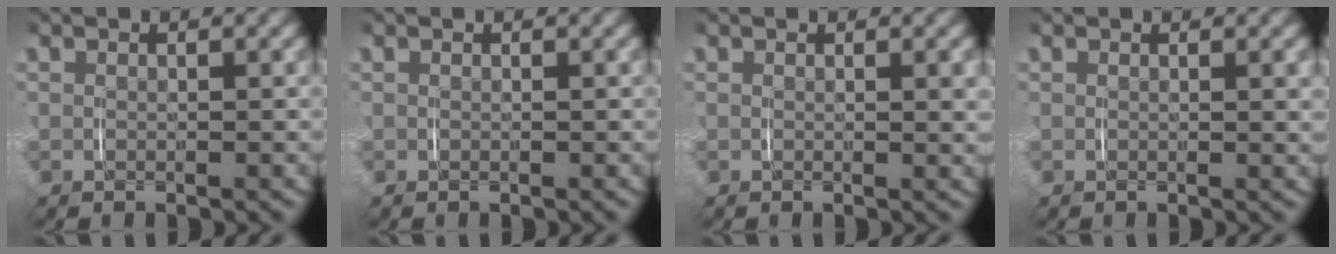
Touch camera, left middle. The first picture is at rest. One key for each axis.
{"total": 0.0}
{"total": 0.9, "fx": 0.4, "fy": -0.3, "fz": 0.7, "tx": -0.005, "ty": -0.001, "tz": 0.005}
{"total": 0.6, "fx": 0.3, "fy": -0.3, "fz": 0.4, "tx": -0.002, "ty": 0.000, "tz": 0.004}